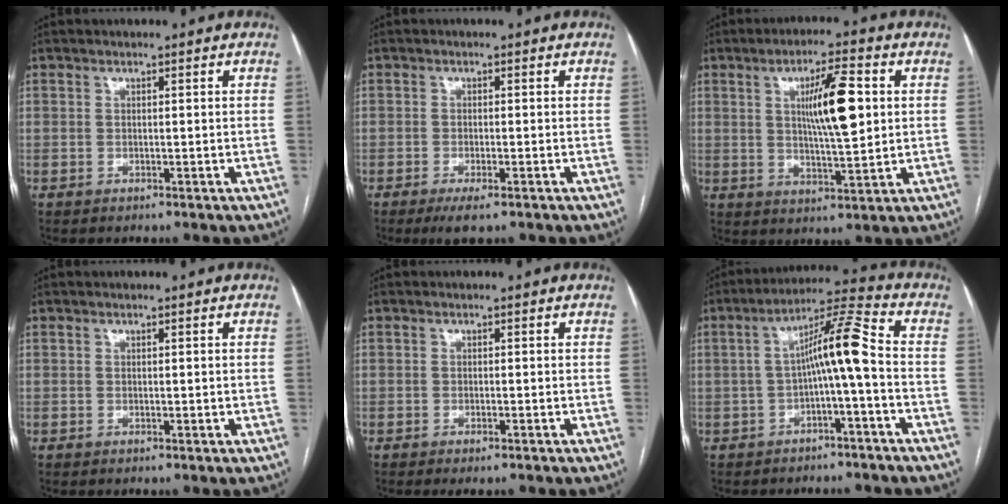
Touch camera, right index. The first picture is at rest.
{"total": 3.5, "force": [-2.2, 0.6, 2.7], "torque": [-0.046, -0.008, -0.035]}
{"total": 9.9, "force": [2.0, 1.2, 9.6], "torque": [-0.164, 0.001, 0.037]}
{"total": 0.0}
{"total": 1.4, "force": [-1.0, 0.2, 1.0], "torque": [-0.015, -0.004, -0.013]}
{"total": 8.5, "force": [-1.1, 0.1, 8.4], "torque": [-0.139, 0.032, -0.021]}